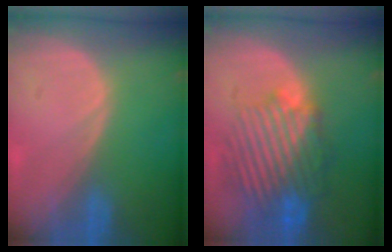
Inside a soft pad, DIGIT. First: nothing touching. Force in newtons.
{"total": 10.2, "press": 9.7, "slide": 3.0}